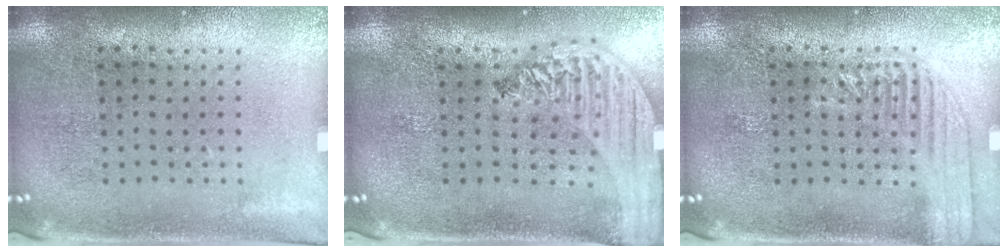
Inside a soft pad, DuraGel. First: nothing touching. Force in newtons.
{"total": 2.5, "press": 2.1, "slide": 1.4}
{"total": 2.1, "press": 2.1, "slide": 0.3}